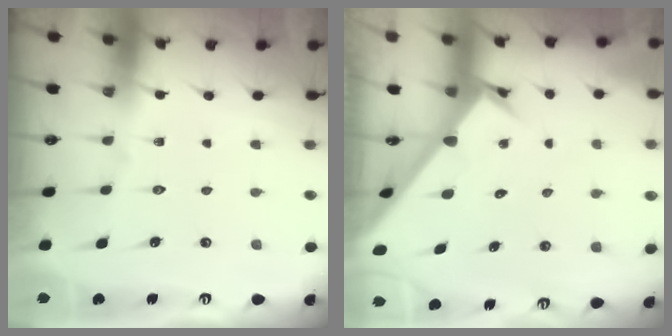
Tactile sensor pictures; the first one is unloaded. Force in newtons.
{"total": 2.4, "press": 2.4, "slide": 0.2}